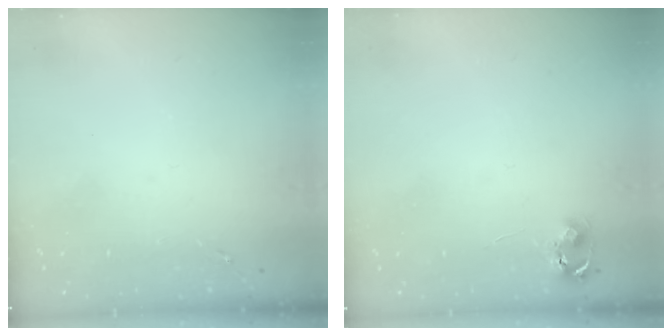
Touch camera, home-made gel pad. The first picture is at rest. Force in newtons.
{"total": 5.3, "press": 5.3, "slide": 0.5}